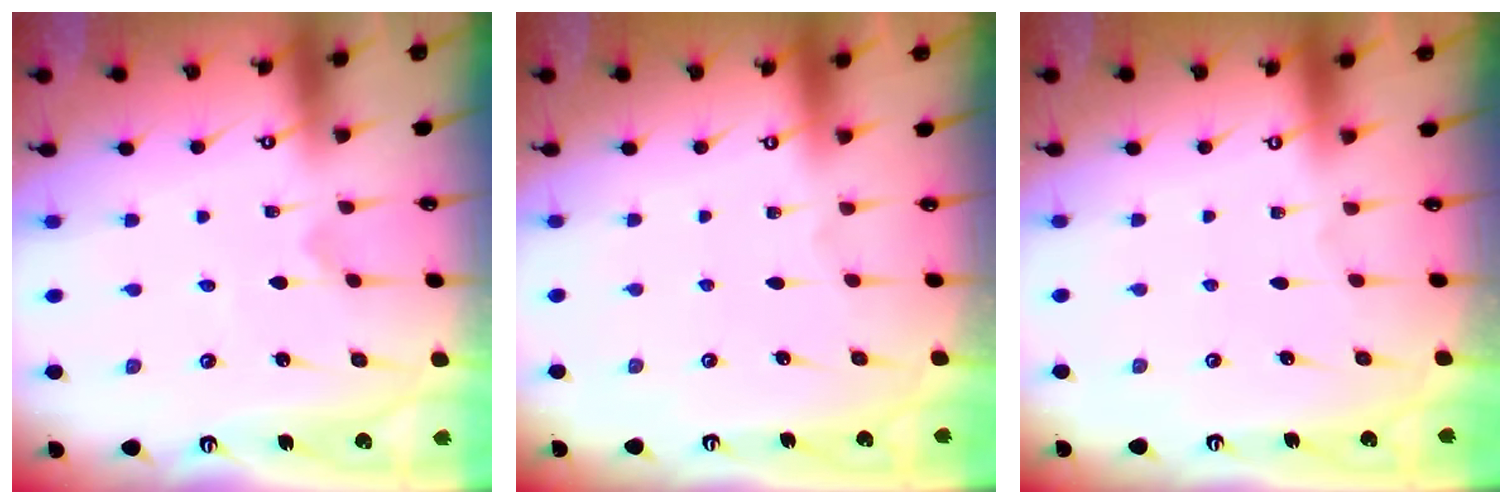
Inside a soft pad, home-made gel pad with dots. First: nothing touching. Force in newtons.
{"total": 0.0}
{"total": 0.0}